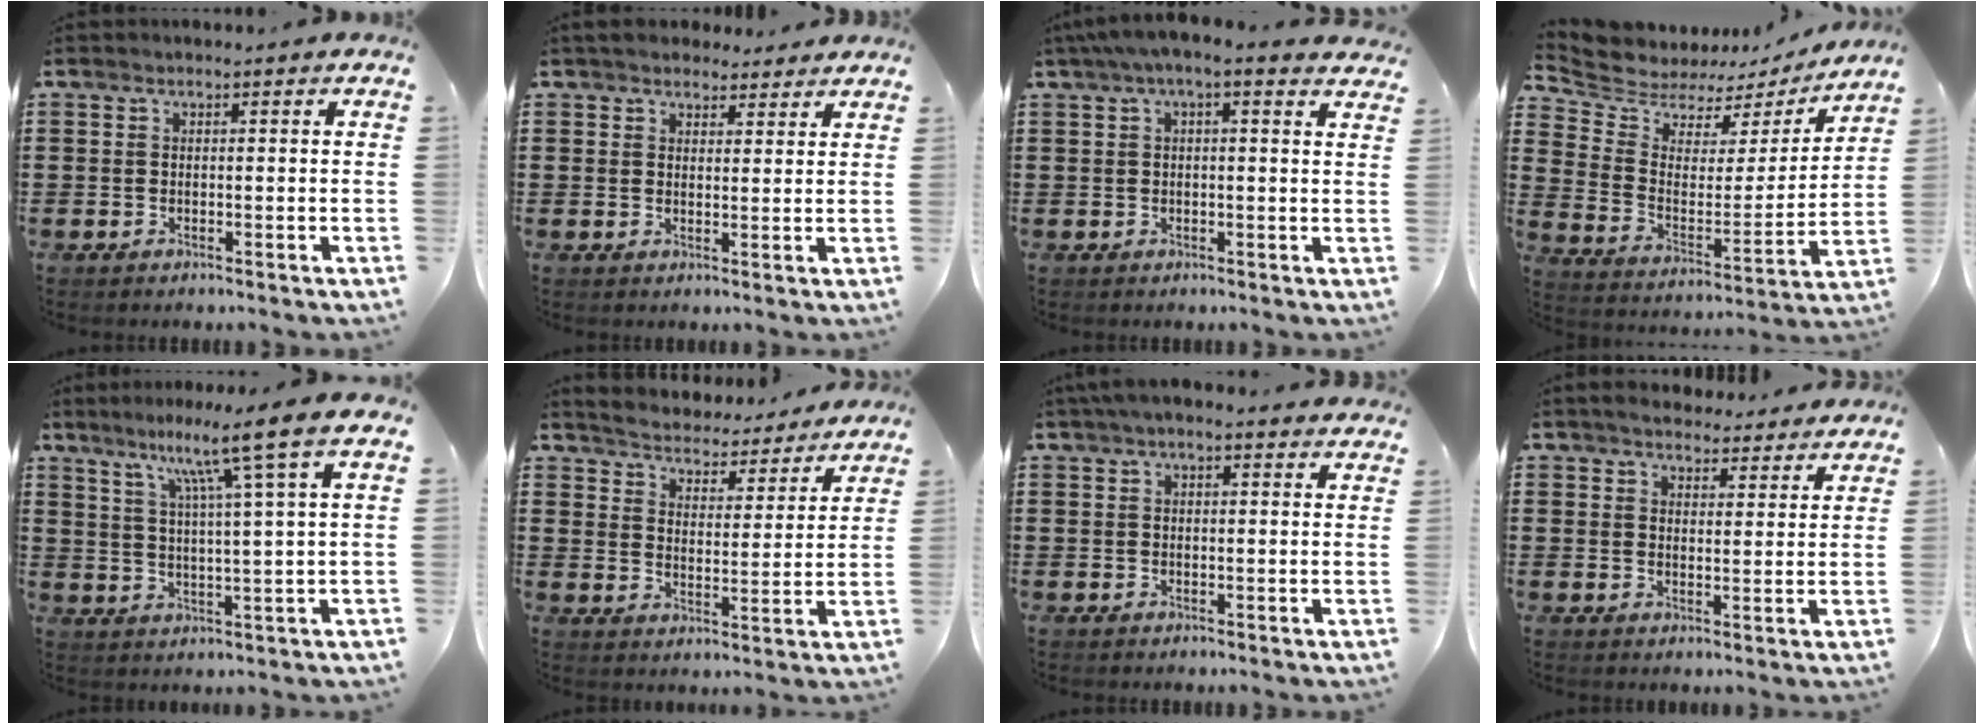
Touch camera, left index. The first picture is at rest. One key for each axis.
{"total": 3.0, "fx": 2.8, "fy": 1.2, "fz": 0.3, "tx": -0.014, "ty": 0.000, "tz": 0.053}
{"total": 2.7, "fx": 1.5, "fy": 0.4, "fz": 2.1, "tx": -0.045, "ty": 0.001, "tz": 0.026}
{"total": 5.8, "fx": 5.3, "fy": 2.3, "fz": 0.4, "tx": -0.048, "ty": -0.037, "tz": 0.089}
{"total": 9.4, "fx": 5.8, "fy": -1.4, "fz": 7.2, "tx": -0.149, "ty": -0.020, "tz": 0.085}
{"total": 4.1, "fx": 4.1, "fy": -0.2, "fz": -0.6, "tx": -0.017, "ty": -0.041, "tz": 0.064}
{"total": 2.7, "fx": 2.0, "fy": 0.6, "fz": 1.7, "tx": -0.038, "ty": 0.008, "tz": 0.037}
{"total": 3.5, "fx": 3.5, "fy": 0.6, "fz": 0.3, "tx": -0.018, "ty": -0.010, "tz": 0.063}